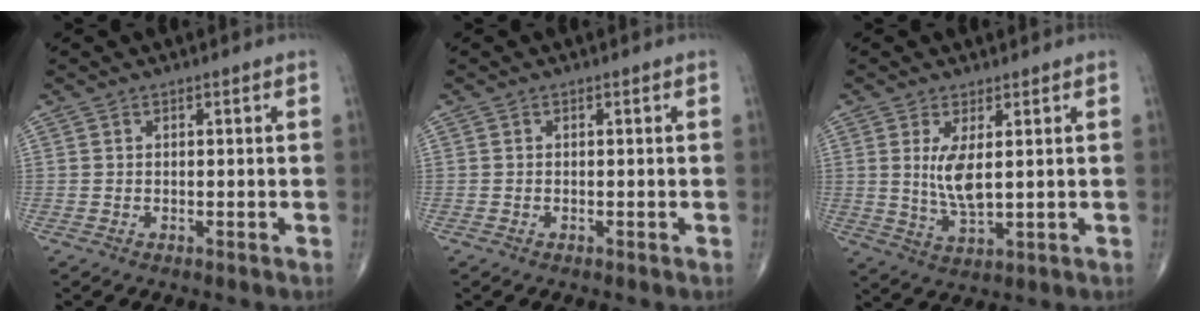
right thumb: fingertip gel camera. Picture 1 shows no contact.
{"total": 0.0}
{"total": 6.2, "force": [1.3, 2.0, 5.8], "torque": [-0.116, -0.025, 0.034]}